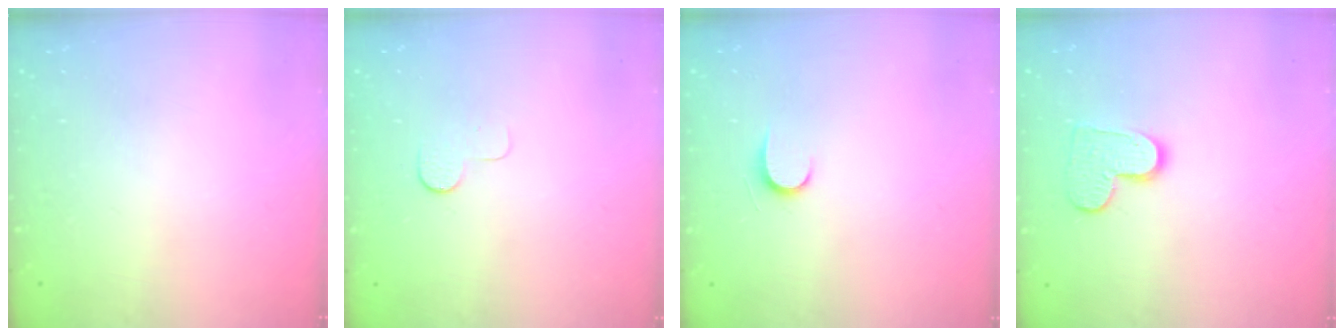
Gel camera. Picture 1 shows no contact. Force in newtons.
{"total": 3.9, "press": 3.9, "slide": 0.3}
{"total": 4.9, "press": 4.8, "slide": 0.5}
{"total": 9.4, "press": 9.4, "slide": 0.6}